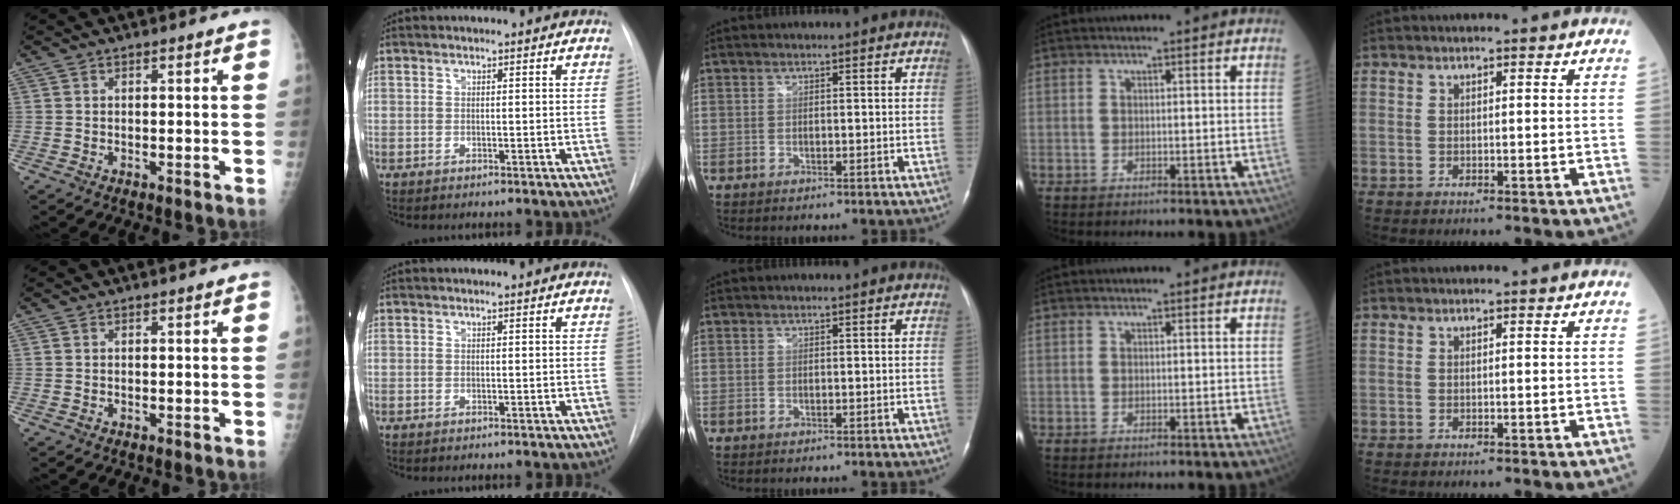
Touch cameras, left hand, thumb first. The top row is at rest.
{}